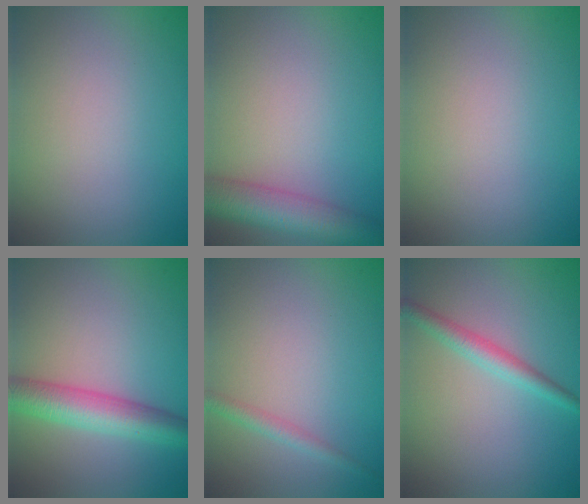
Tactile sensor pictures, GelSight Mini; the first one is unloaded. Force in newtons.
{"total": 6.5, "press": 6.5, "slide": 0.3}
{"total": 0.0}
{"total": 5.7, "press": 5.7, "slide": 0.1}
{"total": 1.5, "press": 1.5, "slide": 0.0}
{"total": 2.3, "press": 2.3, "slide": 0.0}